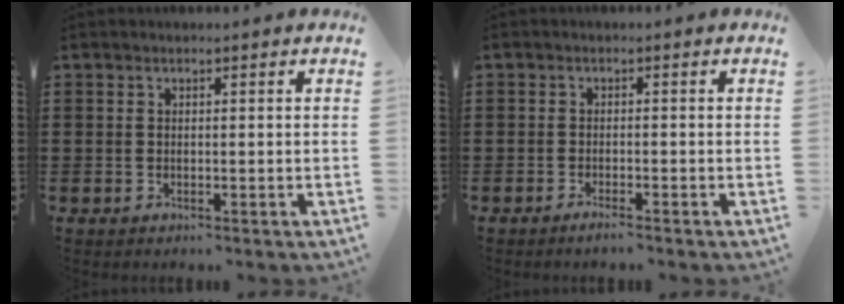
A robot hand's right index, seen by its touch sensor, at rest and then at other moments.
{"total": 1.3, "force": [-1.2, 0.0, 0.6], "torque": [-0.012, -0.004, -0.021]}